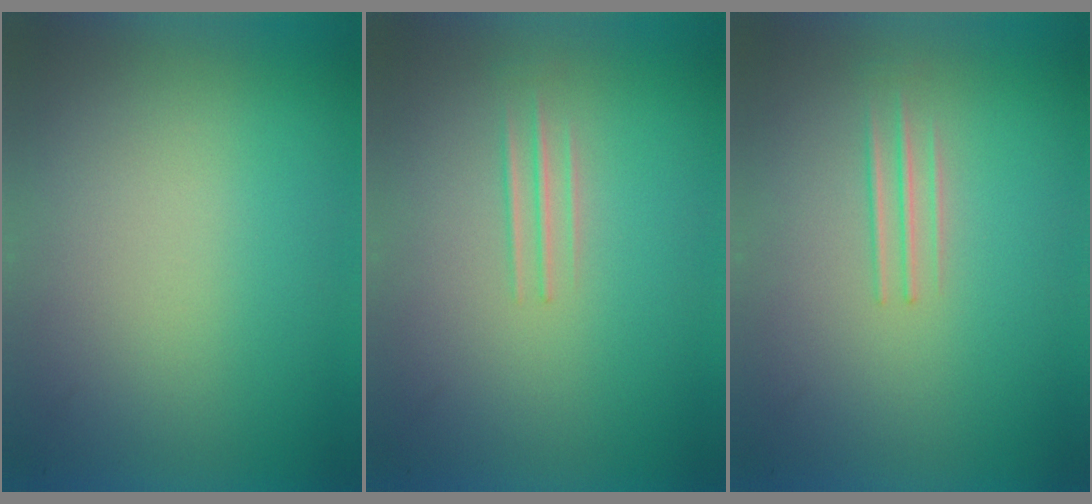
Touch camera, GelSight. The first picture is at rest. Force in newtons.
{"total": 1.4}
{"total": 1.4}